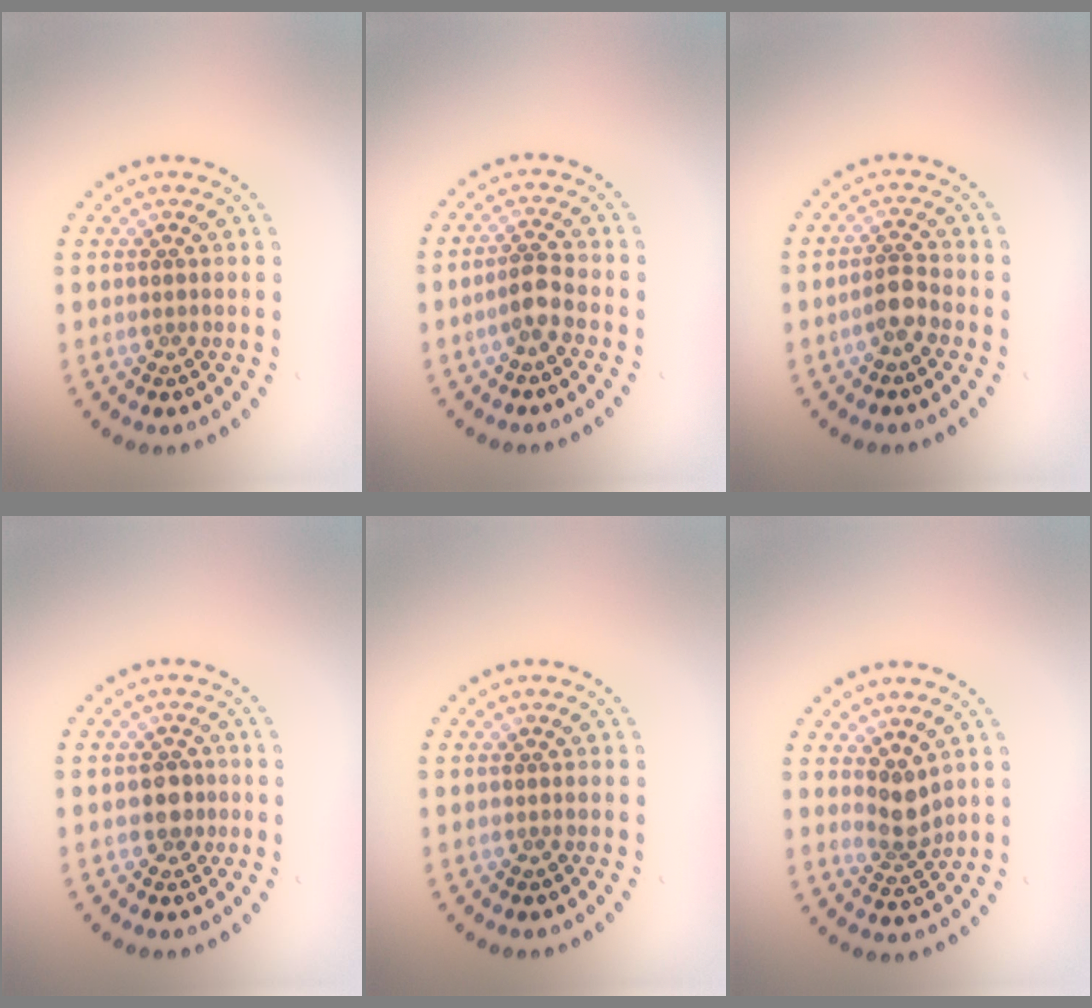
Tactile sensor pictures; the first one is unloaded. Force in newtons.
{"total": 2.0, "press": 1.7, "slide": 1.1}
{"total": 2.1, "press": 1.8, "slide": 1.0}
{"total": 1.9, "press": 1.7, "slide": 0.8}
{"total": 0.0}
{"total": 2.4, "press": 1.9, "slide": 1.5}